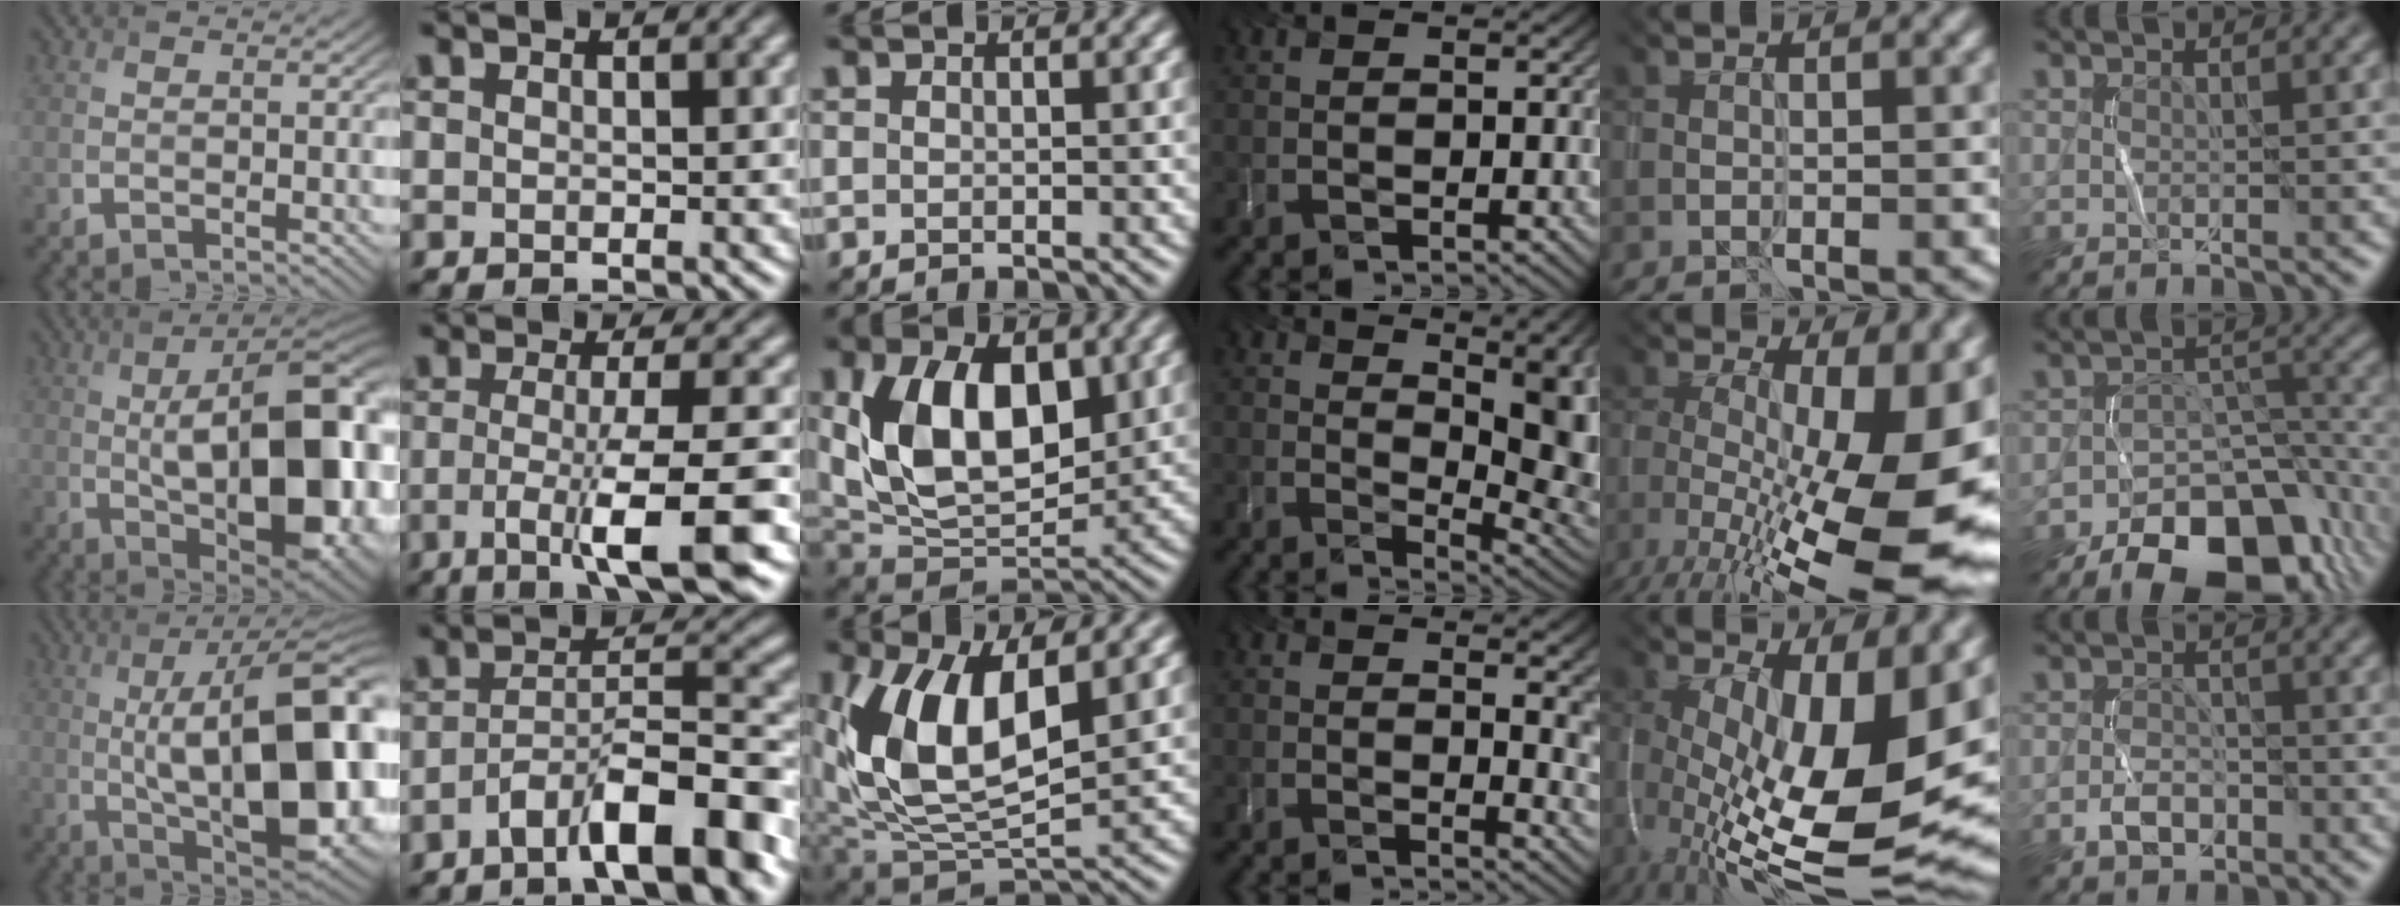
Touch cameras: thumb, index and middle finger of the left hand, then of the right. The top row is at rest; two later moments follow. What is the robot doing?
{"motion": "wrap", "object": "string"}